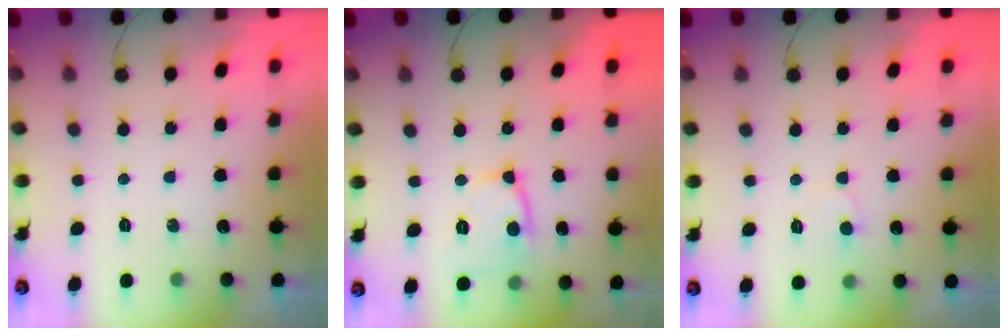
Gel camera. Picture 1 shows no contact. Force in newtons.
{"total": 11.1, "press": 11.0, "slide": 1.3}
{"total": 6.0, "press": 6.0, "slide": 0.5}